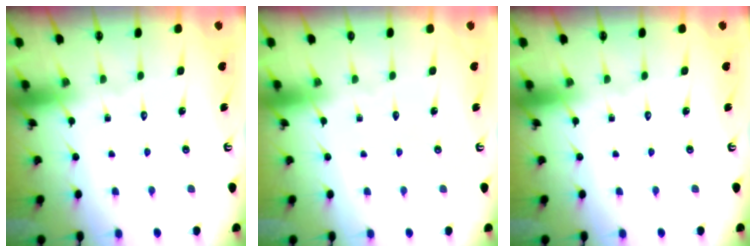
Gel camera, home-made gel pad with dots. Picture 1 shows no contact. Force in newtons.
{"total": 0.0}
{"total": 0.0}